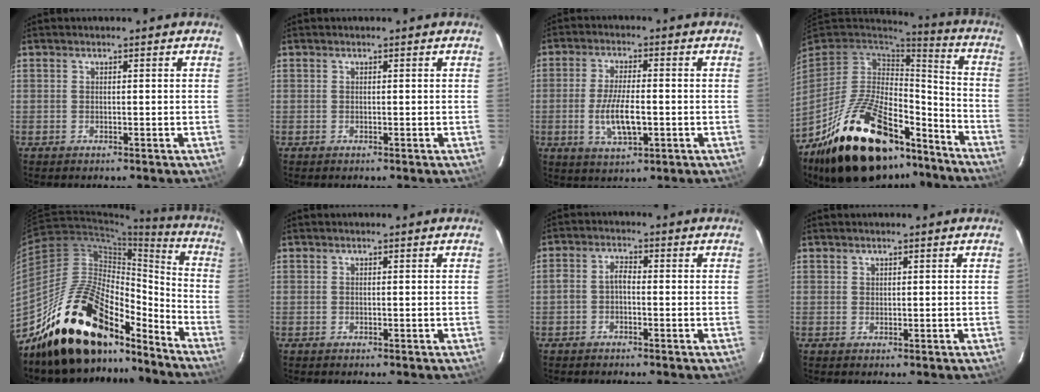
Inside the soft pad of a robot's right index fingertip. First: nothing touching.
{"total": 0.0}
{"total": 8.3, "force": [-1.9, 2.8, 7.6], "torque": [-0.152, -0.008, -0.032]}
{"total": 29.2, "force": [-19.1, 13.4, 17.5], "torque": [-0.330, 0.005, -0.280]}
{"total": 23.9, "force": [-18.4, 10.4, 11.1], "torque": [-0.192, 0.031, -0.298]}
{"total": 0.0}
{"total": 2.5, "force": [-1.2, 1.3, 1.7], "torque": [-0.042, 0.011, -0.025]}
{"total": 0.5, "force": [0.4, 0.4, 0.0], "torque": [0.003, 0.003, 0.007]}